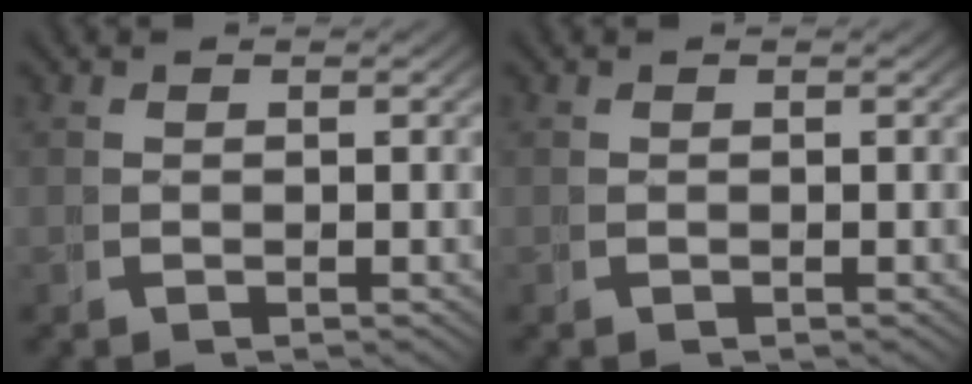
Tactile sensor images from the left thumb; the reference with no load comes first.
{"total": 0.0}